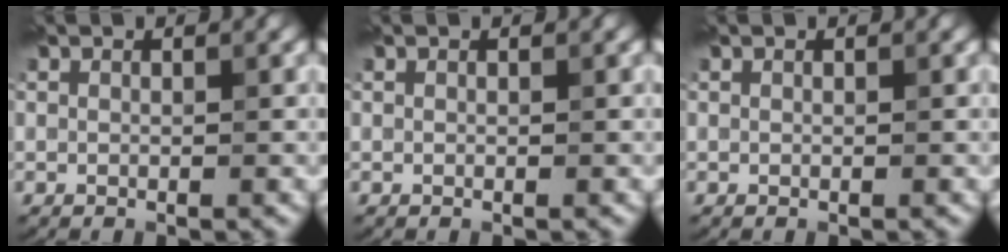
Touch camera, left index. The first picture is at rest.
{"total": 0.0}
{"total": 0.0}